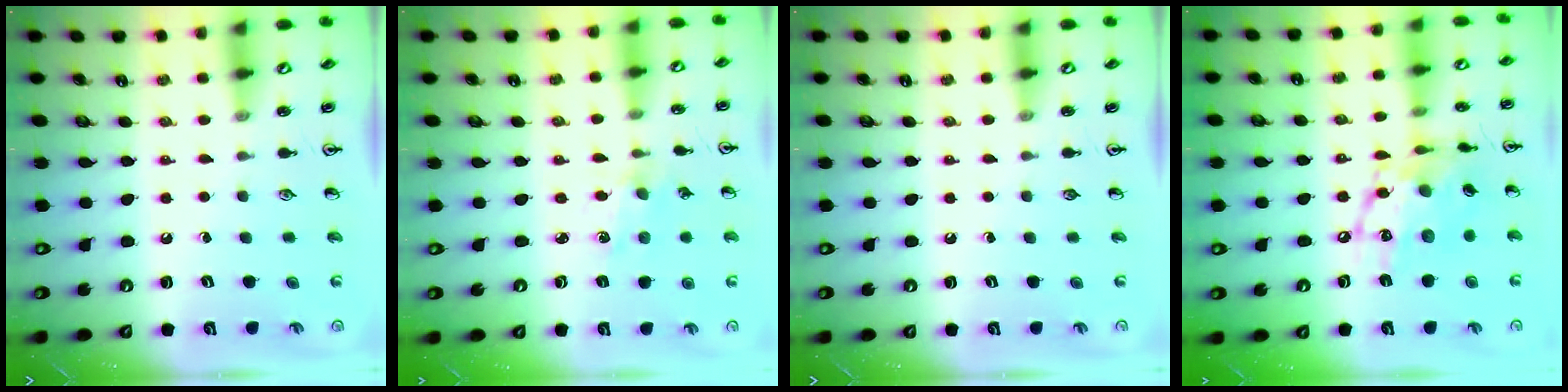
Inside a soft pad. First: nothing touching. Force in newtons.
{"total": 0.9, "press": 0.9, "slide": 0.2}
{"total": 0.0}
{"total": 15.6, "press": 15.6, "slide": 0.9}